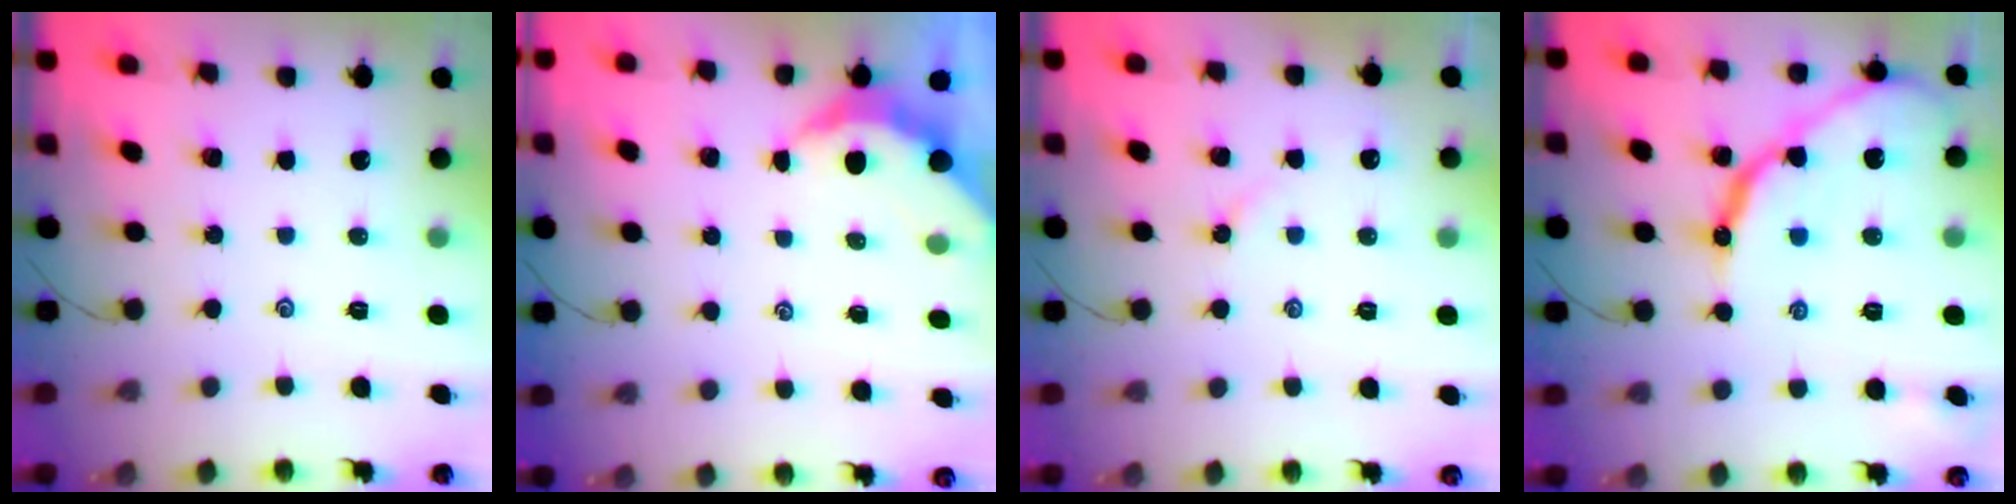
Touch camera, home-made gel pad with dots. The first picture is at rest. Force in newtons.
{"total": 3.4, "press": 3.4, "slide": 0.1}
{"total": 1.7, "press": 1.6, "slide": 0.4}
{"total": 14.2, "press": 14.2, "slide": 1.0}